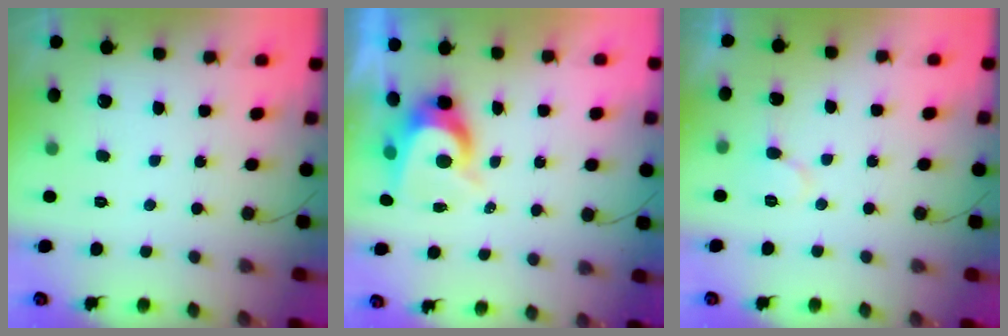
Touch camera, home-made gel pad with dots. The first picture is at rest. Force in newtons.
{"total": 7.5, "press": 7.5, "slide": 0.5}
{"total": 5.6, "press": 5.6, "slide": 0.5}